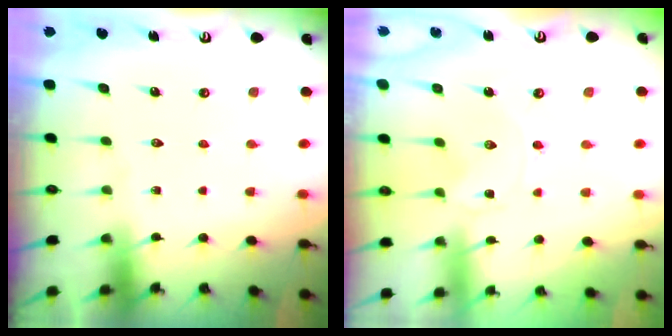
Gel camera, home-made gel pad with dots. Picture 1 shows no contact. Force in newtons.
{"total": 0.0}